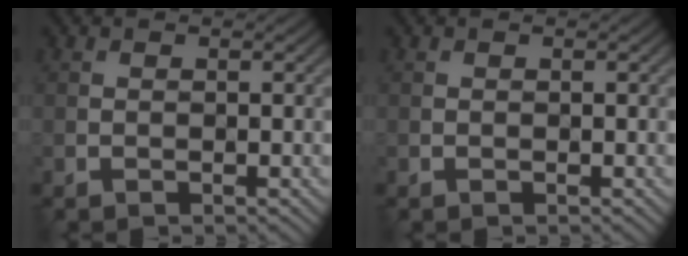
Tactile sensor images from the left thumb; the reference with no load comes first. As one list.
[{"total": 0.0}]